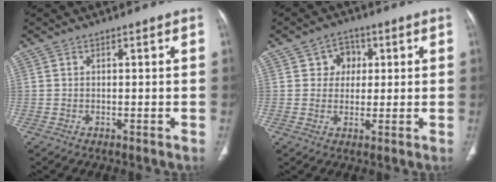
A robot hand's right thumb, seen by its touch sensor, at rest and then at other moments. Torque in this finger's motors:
{"motor_torque": [-0.24, -0.19, 0.29, 0.31, 0.04]}